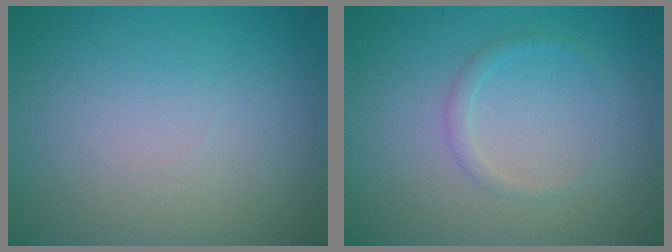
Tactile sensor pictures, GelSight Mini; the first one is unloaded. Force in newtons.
{"total": 1.0, "press": 1.0, "slide": 0.1}